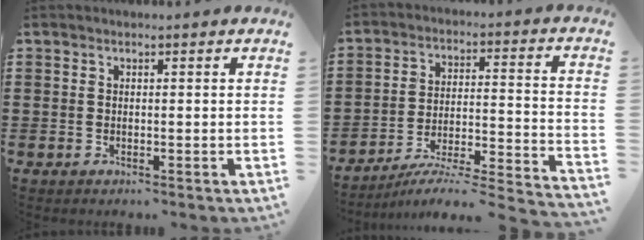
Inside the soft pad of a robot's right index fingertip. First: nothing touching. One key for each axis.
{"total": 5.0, "fx": -4.3, "fy": 0.2, "fz": 2.6, "tx": -0.047, "ty": -0.019, "tz": -0.086}